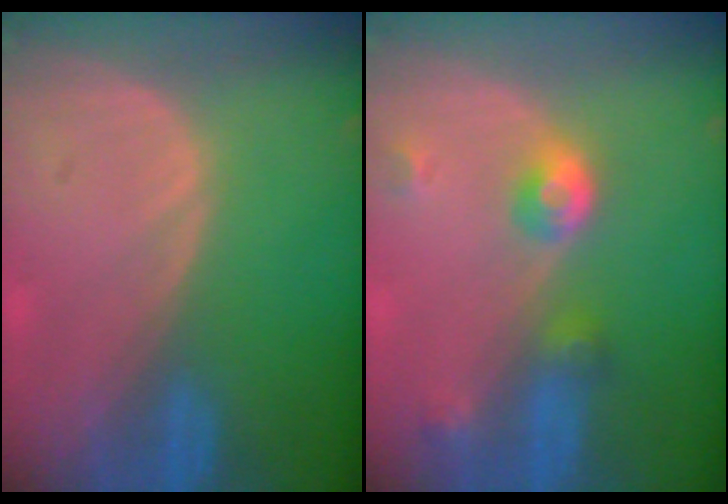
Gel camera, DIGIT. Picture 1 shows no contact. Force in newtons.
{"total": 4.8, "press": 4.4, "slide": 2.0}